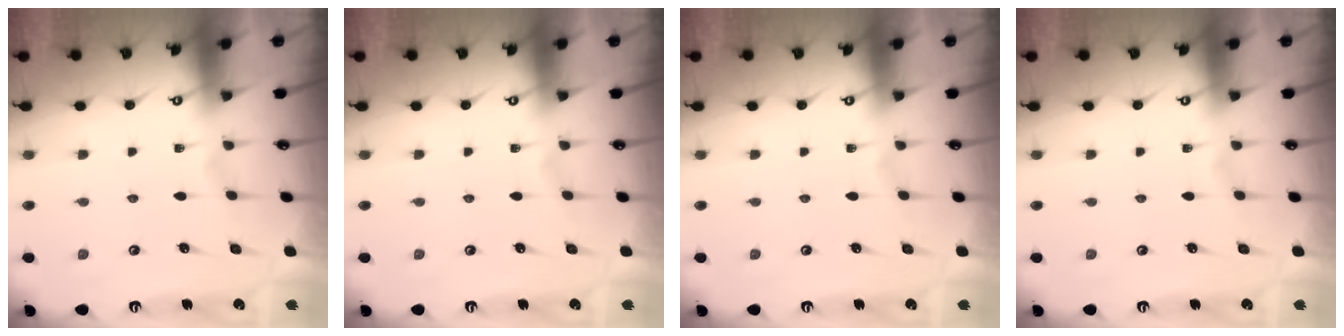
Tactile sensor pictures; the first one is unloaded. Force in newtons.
{"total": 0.0}
{"total": 0.0}
{"total": 0.0}